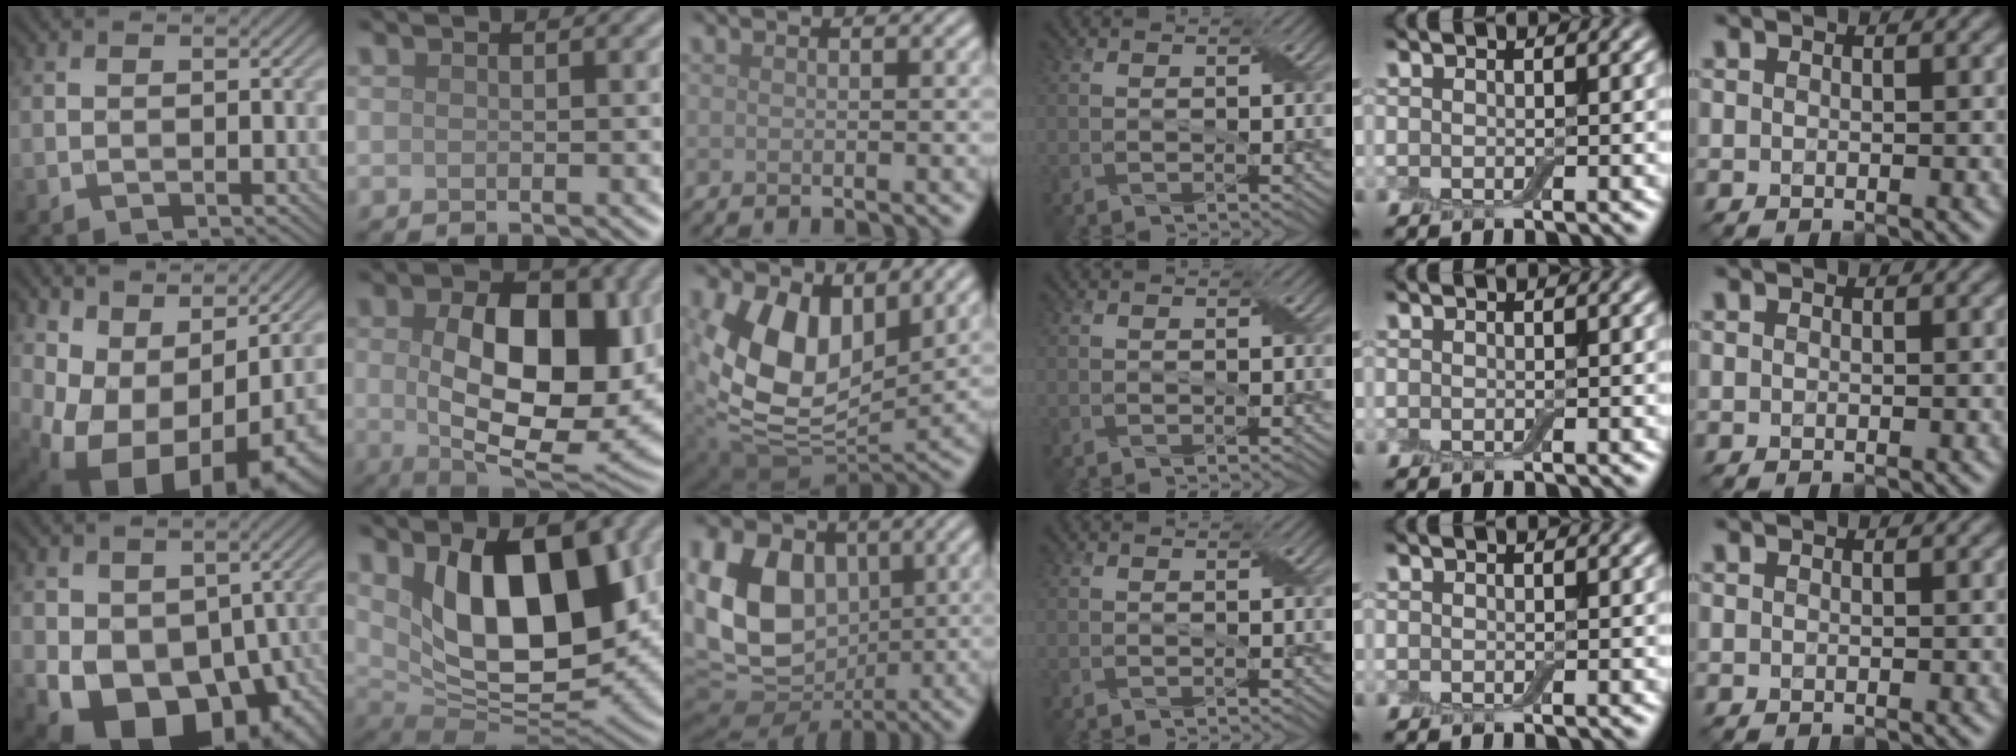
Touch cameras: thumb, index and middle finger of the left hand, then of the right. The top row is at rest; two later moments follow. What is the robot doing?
{"motion": "peel", "object": "aluminum foil"}